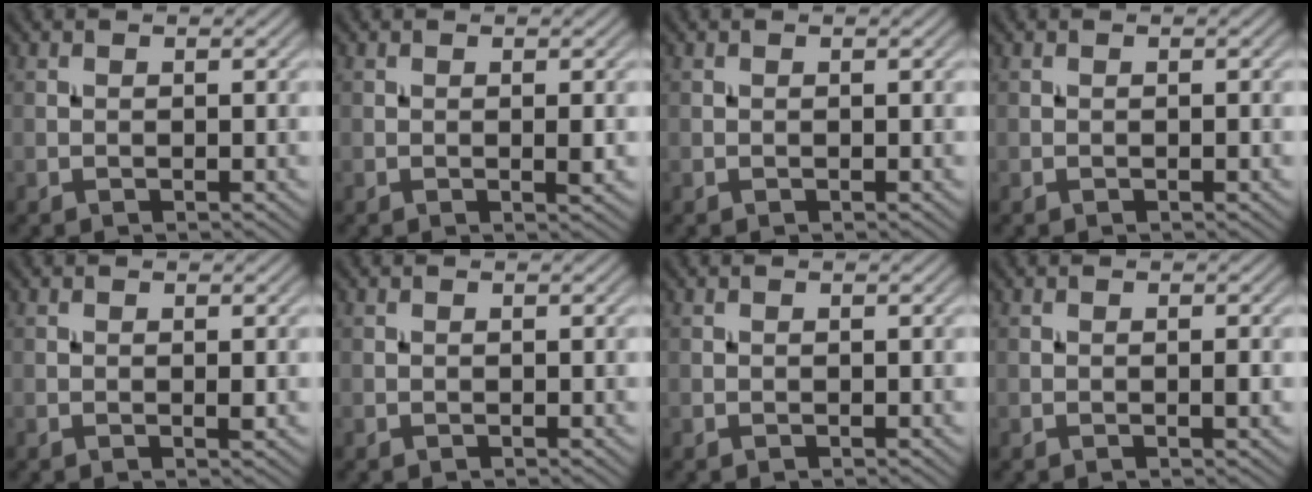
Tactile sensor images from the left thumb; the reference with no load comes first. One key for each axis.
{"total": 0.9, "fx": 0.0, "fy": 0.0, "fz": 0.9, "tx": -0.018, "ty": -0.001, "tz": -0.002}
{"total": 0.0}
{"total": 0.0}
{"total": 0.5, "fx": 0.0, "fy": 0.0, "fz": 0.5, "tx": -0.012, "ty": -0.003, "tz": -0.001}
{"total": 0.0}
{"total": 0.0}
{"total": 0.7, "fx": -0.1, "fy": 0.0, "fz": 0.7, "tx": -0.012, "ty": 0.001, "tz": -0.002}